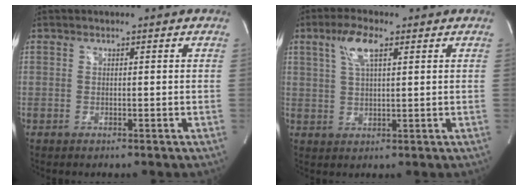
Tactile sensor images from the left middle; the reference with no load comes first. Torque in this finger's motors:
{"motor_torque": [0.72, -0.67, 0.31, 0.08]}